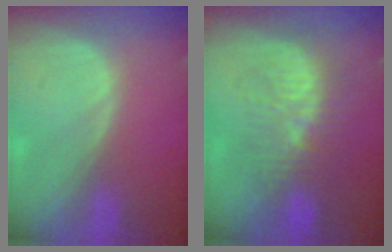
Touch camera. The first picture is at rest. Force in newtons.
{"total": 9.1, "press": 8.6, "slide": 2.8}